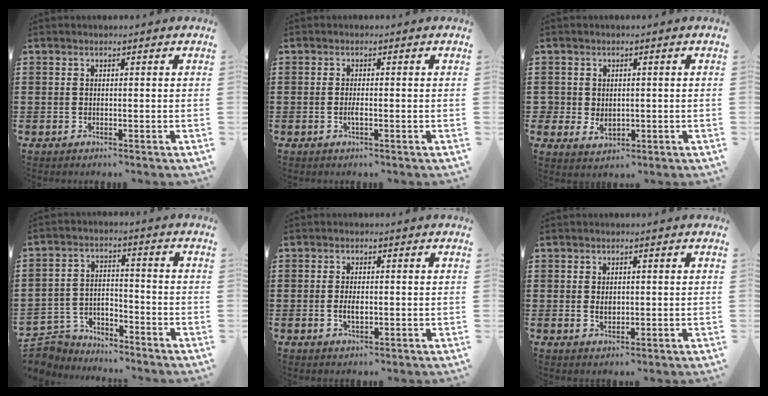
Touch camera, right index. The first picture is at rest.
{"total": 1.5, "force": [-0.4, 0.4, 1.4], "torque": [-0.033, -0.003, -0.010]}
{"total": 2.5, "force": [-0.2, 2.2, 1.3], "torque": [-0.032, 0.004, -0.005]}
{"total": 5.5, "force": [-5.3, 1.3, 0.1], "torque": [-0.015, 0.010, -0.112]}
{"total": 2.6, "force": [-0.3, 1.2, 2.3], "torque": [-0.043, 0.002, -0.004]}
{"total": 1.8, "force": [0.1, 1.2, 1.4], "torque": [-0.027, 0.006, 0.002]}